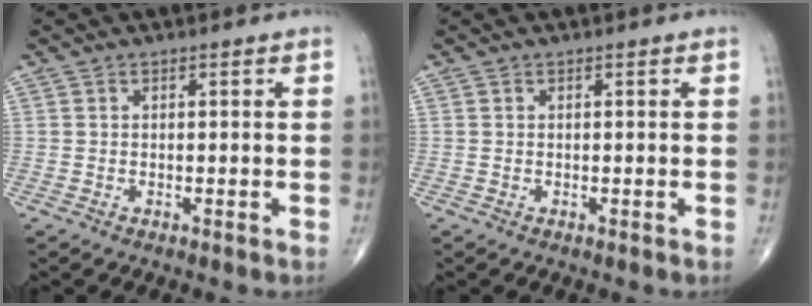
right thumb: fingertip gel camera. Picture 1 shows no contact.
{"total": 0.0}